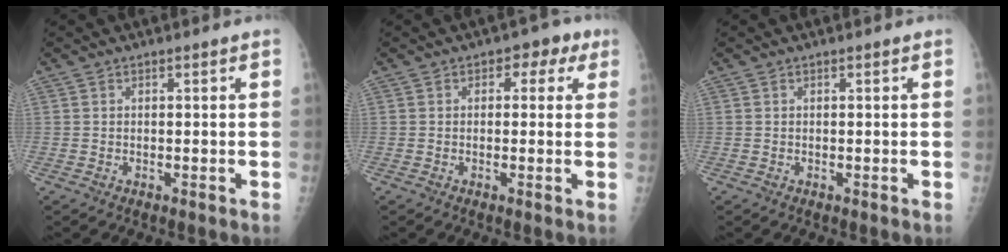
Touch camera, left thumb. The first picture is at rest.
{"total": 4.3, "force": [1.5, 3.0, 2.7], "torque": [0.006, 0.005, 0.006]}
{"total": 0.0}